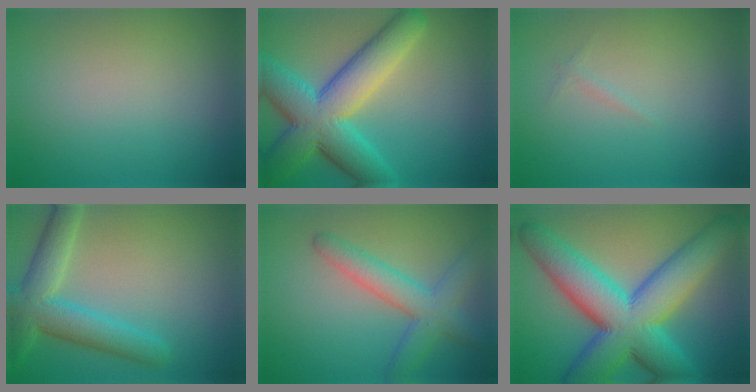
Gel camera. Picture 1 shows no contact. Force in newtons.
{"total": 10.4, "press": 10.4, "slide": 0.1}
{"total": 0.5, "press": 0.5, "slide": 0.0}
{"total": 5.9, "press": 5.9, "slide": 0.3}
{"total": 4.5, "press": 4.5, "slide": 0.2}
{"total": 13.1, "press": 13.1, "slide": 0.1}